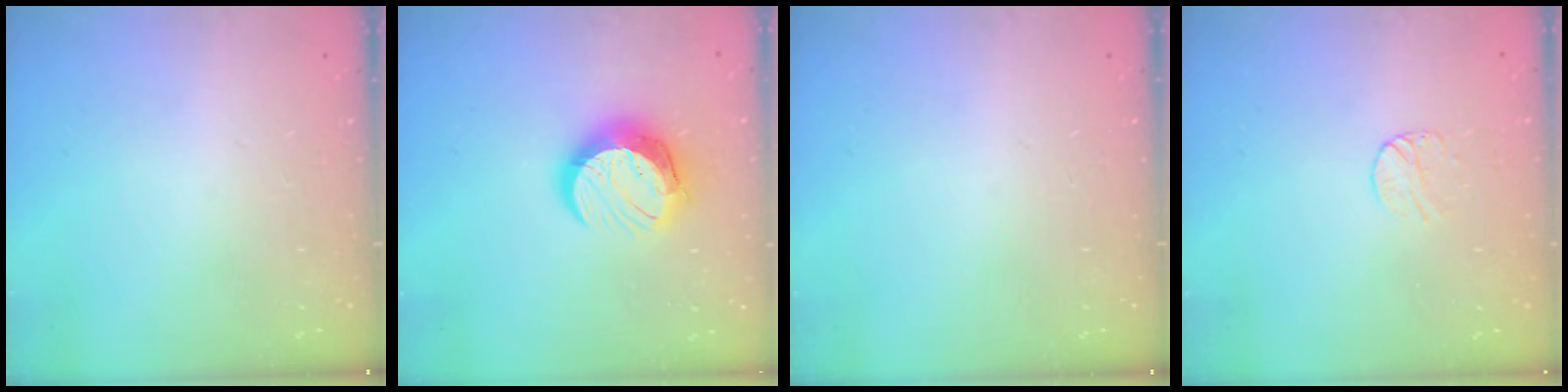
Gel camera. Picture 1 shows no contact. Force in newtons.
{"total": 12.7, "press": 12.7, "slide": 0.8}
{"total": 0.0}
{"total": 6.1, "press": 6.1, "slide": 0.5}